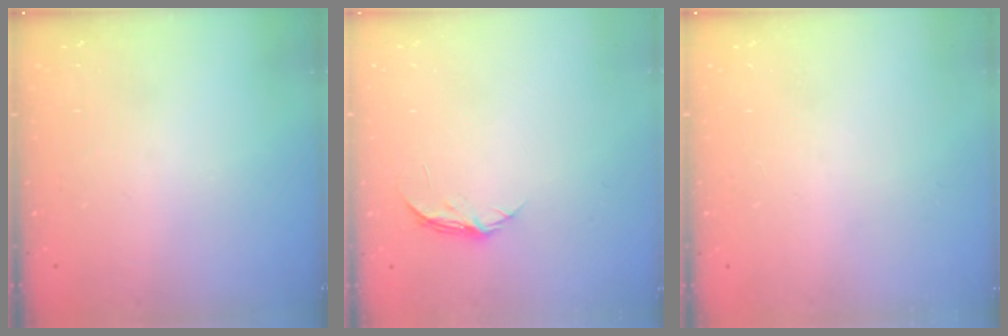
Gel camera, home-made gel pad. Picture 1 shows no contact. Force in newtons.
{"total": 4.5, "press": 4.5, "slide": 0.5}
{"total": 0.0}